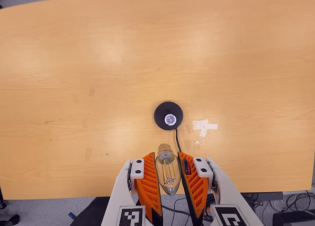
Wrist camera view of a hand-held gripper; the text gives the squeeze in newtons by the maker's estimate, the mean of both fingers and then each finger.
{"total": 13.5, "left": 14.6, "right": 12.4}